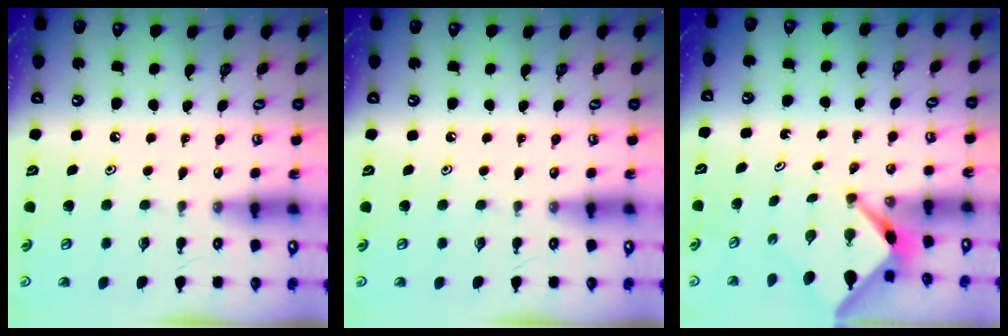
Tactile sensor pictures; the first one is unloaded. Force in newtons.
{"total": 0.0}
{"total": 3.3, "press": 3.3, "slide": 0.2}